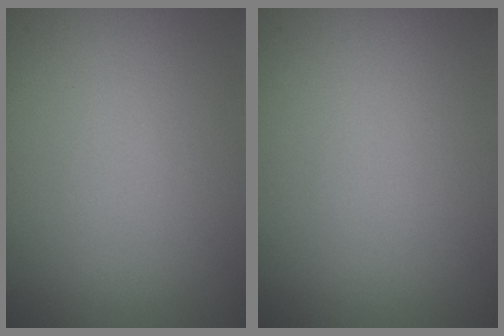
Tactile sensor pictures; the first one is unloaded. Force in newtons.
{"total": 0.0}